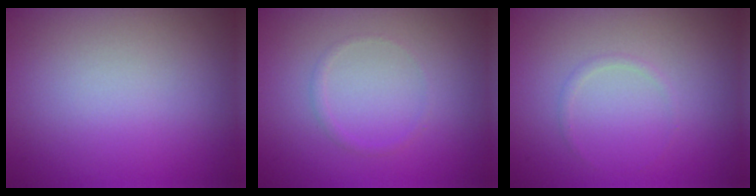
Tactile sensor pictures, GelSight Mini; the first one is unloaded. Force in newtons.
{"total": 0.7, "press": 0.7, "slide": 0.0}
{"total": 0.6, "press": 0.6, "slide": 0.0}